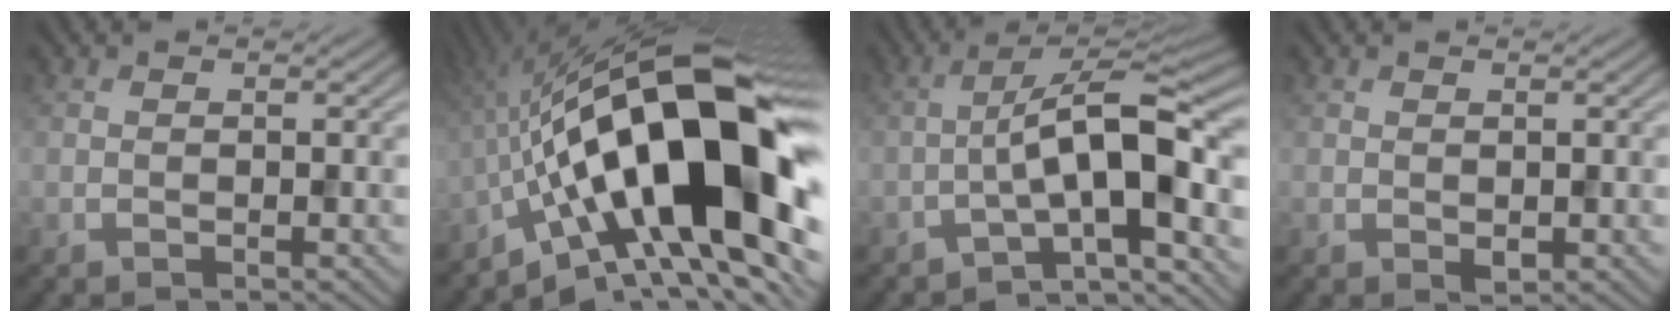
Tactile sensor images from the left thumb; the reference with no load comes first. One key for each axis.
{"total": 20.6, "fx": -2.7, "fy": 7.9, "fz": 18.8, "tx": -0.320, "ty": 0.026, "tz": -0.059}
{"total": 11.1, "fx": -3.9, "fy": 2.9, "fz": 10.0, "tx": -0.145, "ty": 0.019, "tz": -0.070}
{"total": 0.8, "fx": 0.1, "fy": 0.5, "fz": 0.6, "tx": -0.011, "ty": -0.003, "tz": 0.005}